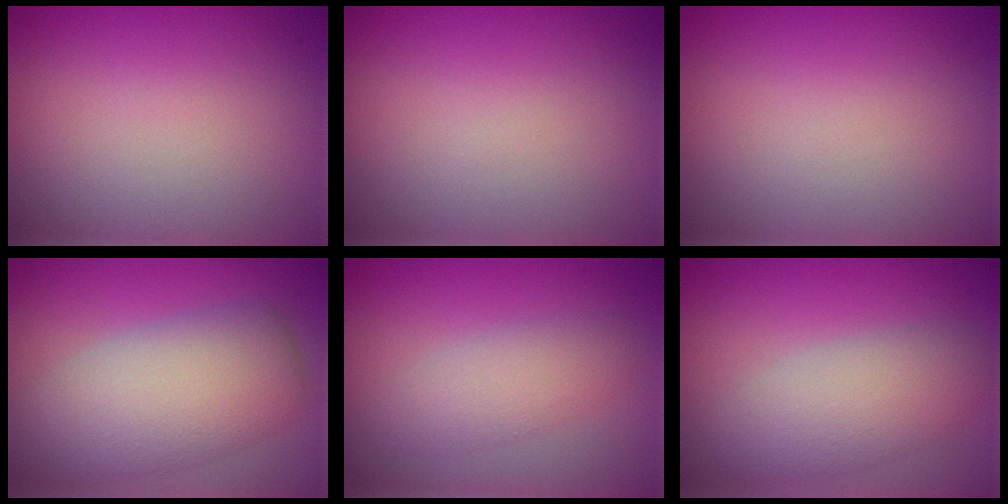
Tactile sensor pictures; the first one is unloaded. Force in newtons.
{"total": 0.0}
{"total": 0.0}
{"total": 7.2, "press": 7.2, "slide": 0.6}
{"total": 2.8, "press": 2.8, "slide": 0.0}
{"total": 4.5, "press": 4.5, "slide": 0.1}